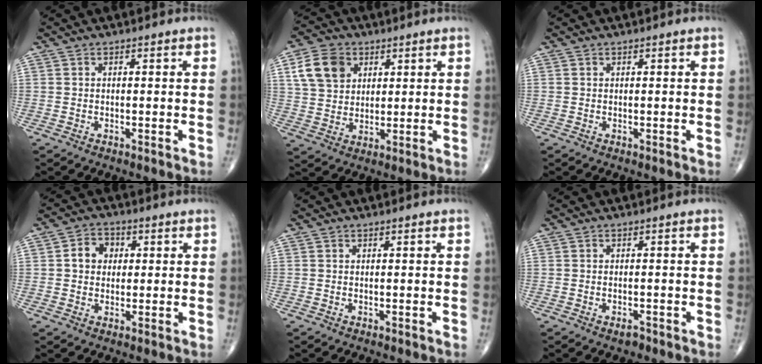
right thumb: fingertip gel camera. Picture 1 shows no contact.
{"total": 10.2, "force": [3.6, 7.7, 5.7], "torque": [-0.089, -0.001, 0.066]}
{"total": 0.0}
{"total": 5.4, "force": [0.8, 4.5, 2.8], "torque": [-0.025, 0.009, 0.007]}
{"total": 0.0}
{"total": 1.4, "force": [-1.0, 0.7, 0.8], "torque": [-0.014, 0.003, -0.015]}